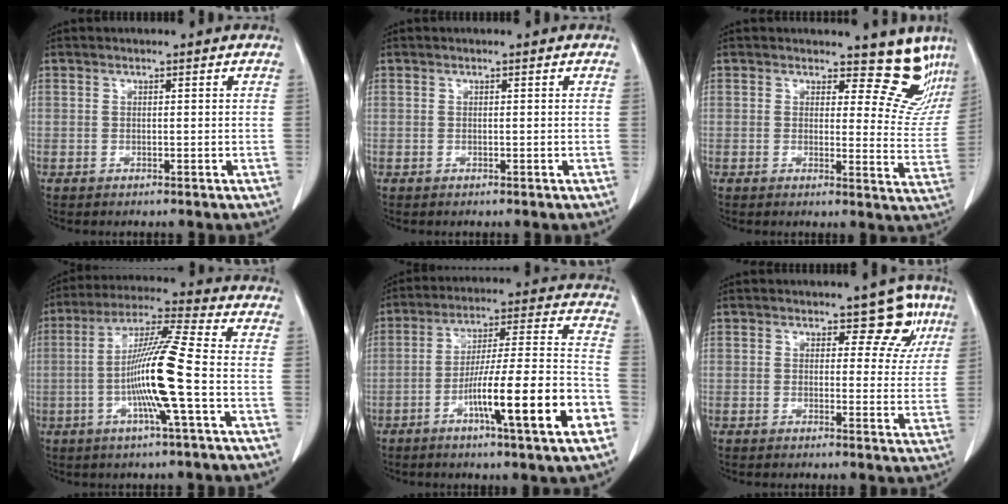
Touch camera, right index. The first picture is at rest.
{"total": 0.0}
{"total": 10.4, "force": [9.4, 4.2, 1.8], "torque": [0.018, -0.038, 0.074]}
{"total": 12.6, "force": [-2.6, -0.8, 12.3], "torque": [-0.232, -0.001, -0.056]}
{"total": 17.6, "force": [-7.2, 0.5, 16.0], "torque": [-0.244, 0.003, -0.112]}
{"total": 5.9, "force": [3.3, 3.6, 3.4], "torque": [-0.012, 0.004, 0.028]}